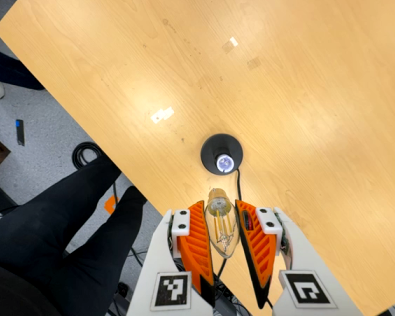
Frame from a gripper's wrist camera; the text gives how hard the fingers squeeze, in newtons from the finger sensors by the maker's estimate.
{"total": 10.1, "left": 9.8, "right": 10.3}